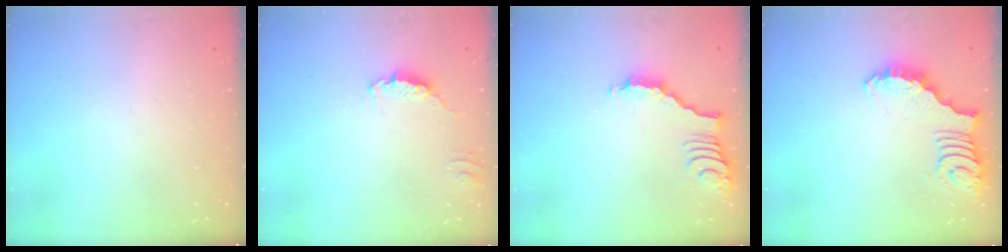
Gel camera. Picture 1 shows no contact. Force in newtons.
{"total": 0.0}
{"total": 2.6, "press": 2.6, "slide": 0.4}
{"total": 2.6, "press": 2.6, "slide": 0.5}